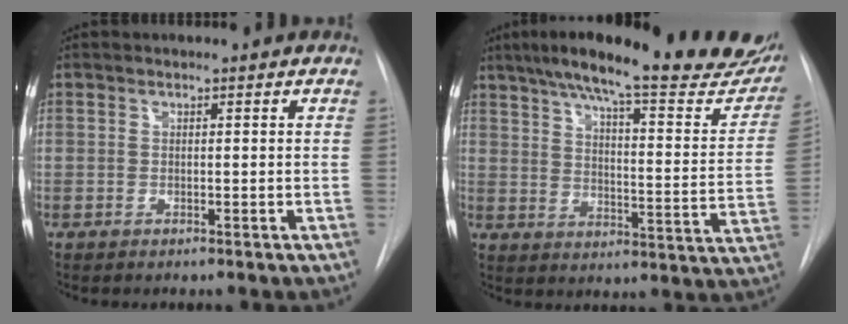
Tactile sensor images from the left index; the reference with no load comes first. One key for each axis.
{"total": 29.3, "fx": 23.6, "fy": 5.0, "fz": 16.5, "tx": -0.230, "ty": -0.036, "tz": 0.296}